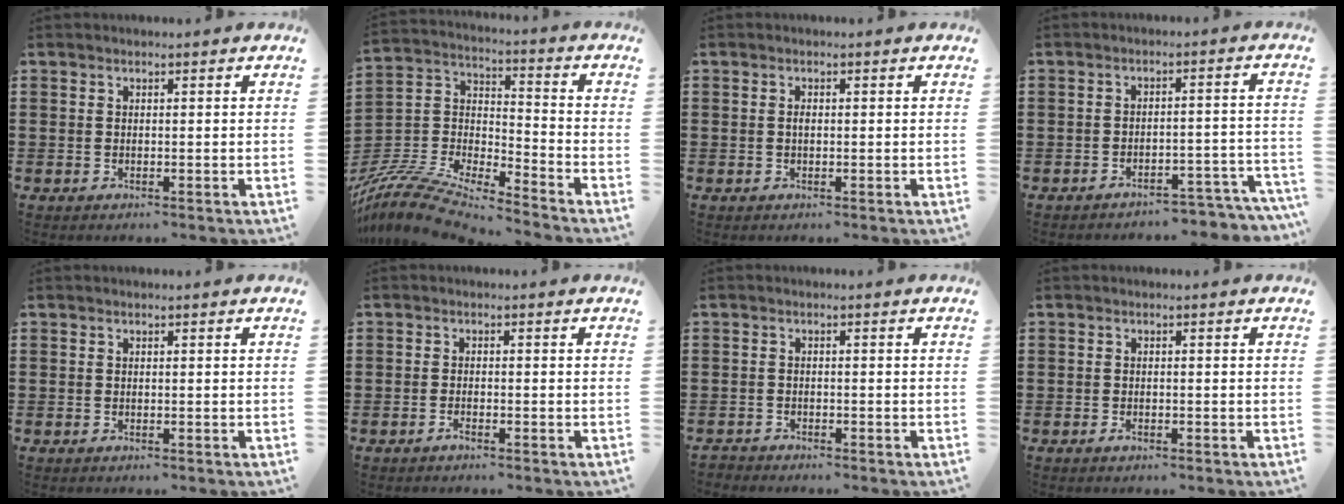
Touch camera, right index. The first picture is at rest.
{"total": 9.6, "force": [-8.9, 1.2, 3.3], "torque": [-0.083, -0.002, -0.184]}
{"total": 0.9, "force": [0.0, 0.4, 0.8], "torque": [-0.016, 0.000, -0.001]}
{"total": 3.6, "force": [-3.5, 0.2, 1.0], "torque": [-0.021, 0.001, -0.072]}
{"total": 0.0}
{"total": 1.1, "force": [-0.8, -0.1, 0.7], "torque": [-0.014, -0.009, -0.013]}
{"total": 1.4, "force": [-1.4, 0.1, -0.2], "torque": [-0.001, 0.002, -0.031]}
{"total": 0.7, "force": [-0.6, 0.2, 0.3], "torque": [-0.009, -0.005, -0.010]}